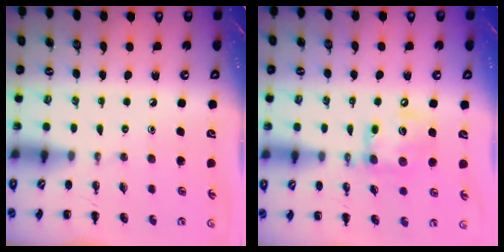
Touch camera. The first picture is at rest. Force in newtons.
{"total": 12.6, "press": 12.5, "slide": 1.9}